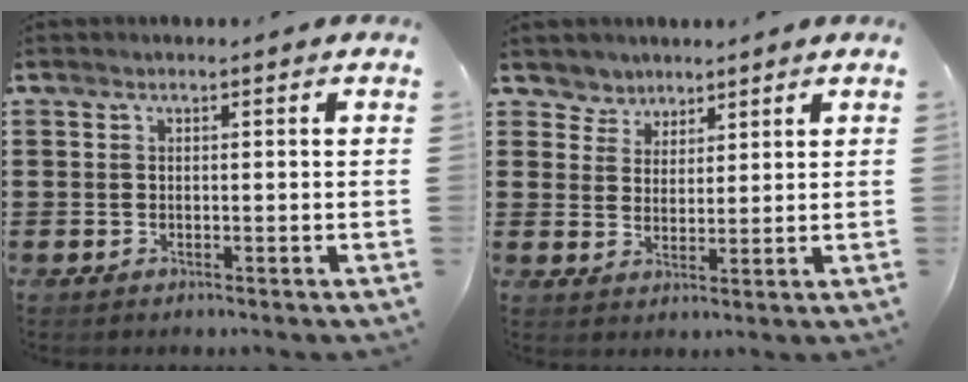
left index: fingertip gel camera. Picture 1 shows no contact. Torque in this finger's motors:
{"motor_torque": [0.14, -0.06, -0.57, -0.20]}